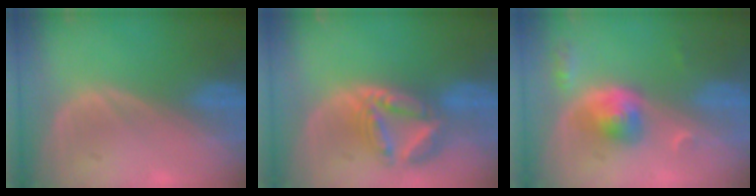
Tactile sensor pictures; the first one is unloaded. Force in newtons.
{"total": 8.0, "press": 6.9, "slide": 4.0}
{"total": 5.2, "press": 4.8, "slide": 2.0}